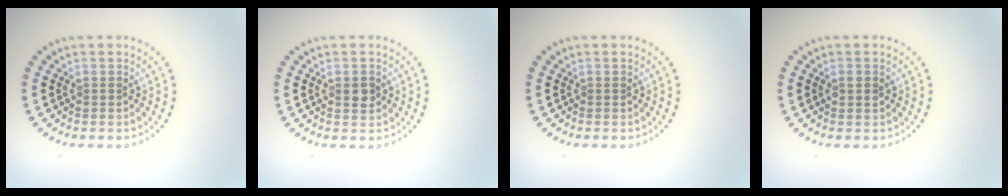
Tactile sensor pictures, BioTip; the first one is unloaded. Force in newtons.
{"total": 1.4, "press": 1.4, "slide": 0.1}
{"total": 0.0}
{"total": 1.2, "press": 1.2, "slide": 0.1}